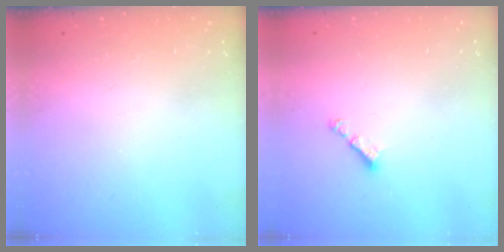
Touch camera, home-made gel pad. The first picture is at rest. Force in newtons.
{"total": 3.1, "press": 3.1, "slide": 0.1}